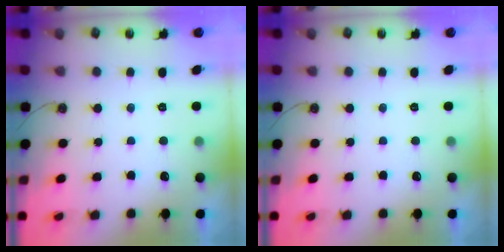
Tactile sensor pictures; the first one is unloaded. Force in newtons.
{"total": 0.0}